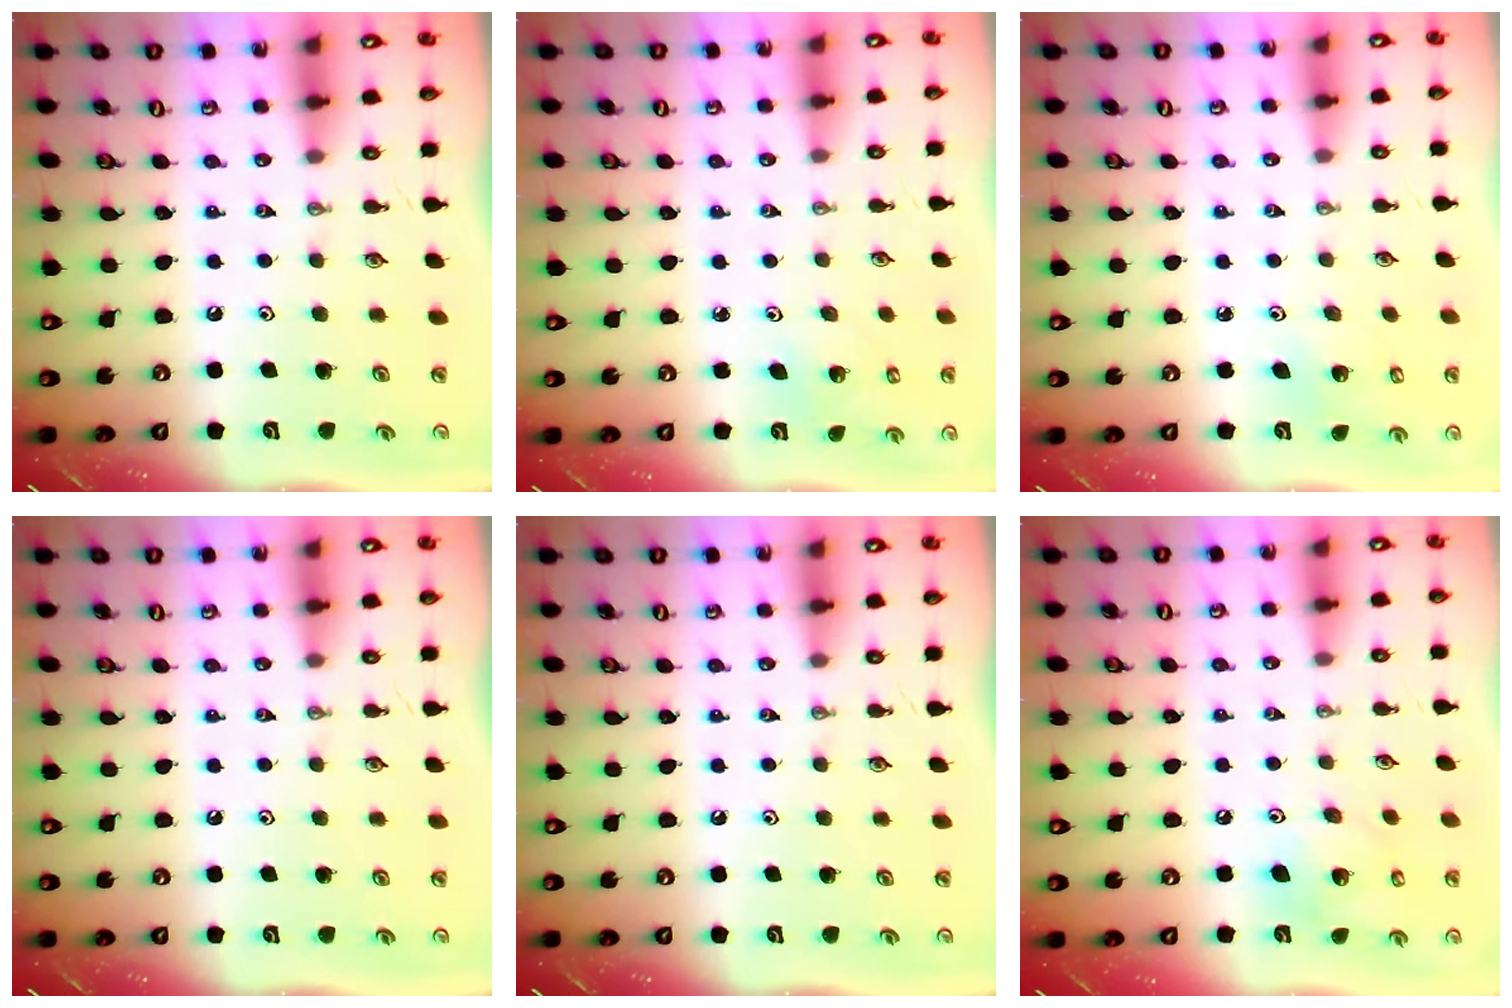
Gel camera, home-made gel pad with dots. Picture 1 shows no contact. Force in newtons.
{"total": 2.3, "press": 2.3, "slide": 0.2}
{"total": 4.1, "press": 4.1, "slide": 0.4}
{"total": 0.0}
{"total": 0.0}
{"total": 10.0, "press": 9.8, "slide": 2.0}